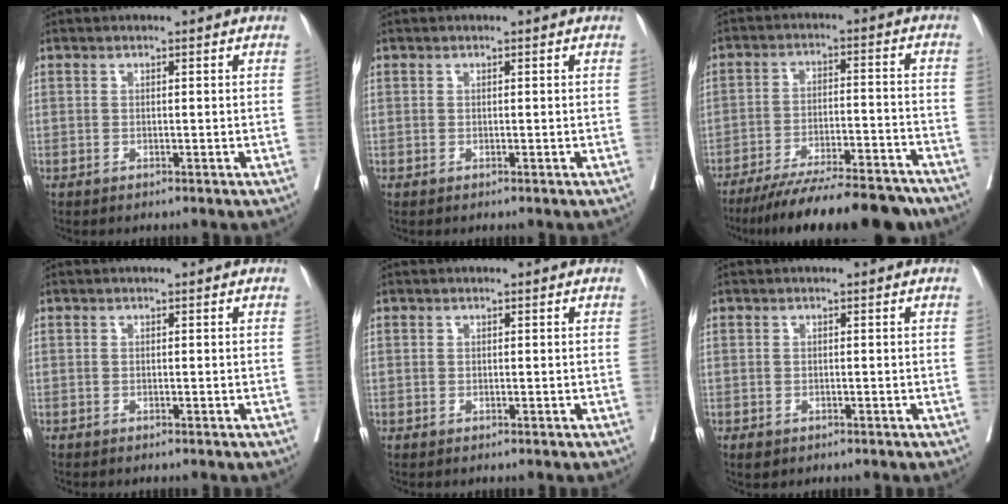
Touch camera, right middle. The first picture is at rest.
{"total": 0.0}
{"total": 18.9, "force": [-16.6, 2.7, 8.7], "torque": [-0.113, -0.006, -0.244]}
{"total": 0.0}
{"total": 0.0}
{"total": 1.1, "force": [-0.6, 0.8, 0.4], "torque": [-0.011, 0.000, -0.005]}